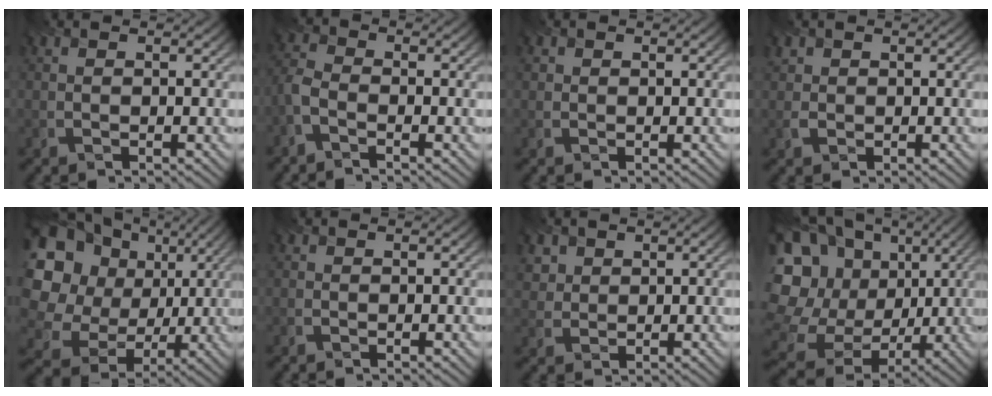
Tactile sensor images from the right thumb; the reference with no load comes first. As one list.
[{"total": 3.1, "force": [-2.0, 1.2, 2.1], "torque": [-0.059, -0.004, -0.057]}, {"total": 0.7, "force": [0.3, 0.6, 0.1], "torque": [0.001, -0.003, 0.005]}, {"total": 1.5, "force": [0.4, 1.4, 0.3], "torque": [-0.009, -0.002, 0.008]}, {"total": 17.1, "force": [4.4, 14.3, 8.3], "torque": [-0.256, 0.022, 0.083]}, {"total": 0.0}, {"total": 2.7, "force": [1.5, 2.2, 0.6], "torque": [-0.028, -0.008, 0.039]}, {"total": 22.4, "force": [2.9, 18.8, 11.8], "torque": [-0.311, 0.010, 0.052]}]